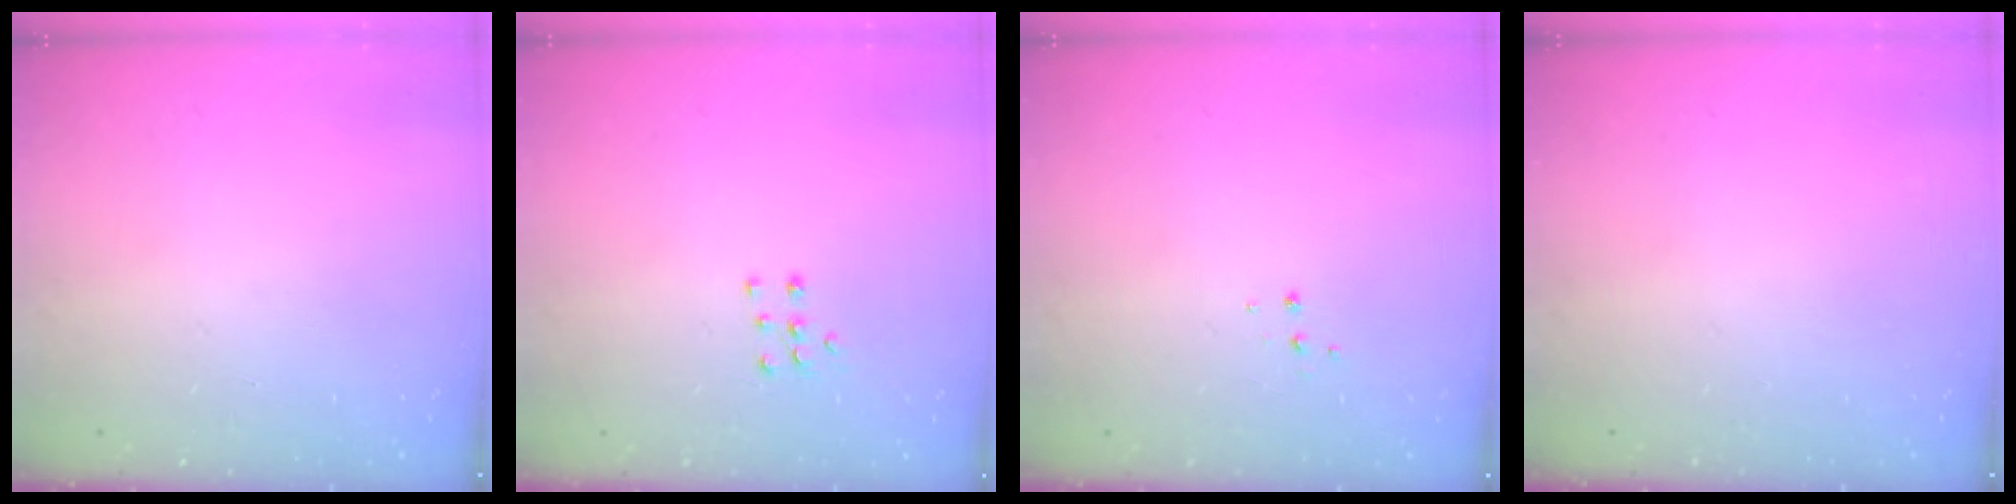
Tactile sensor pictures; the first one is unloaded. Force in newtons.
{"total": 5.5, "press": 5.5, "slide": 0.9}
{"total": 3.9, "press": 3.9, "slide": 0.5}
{"total": 0.0}